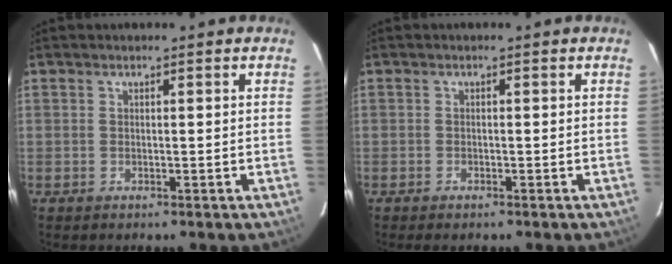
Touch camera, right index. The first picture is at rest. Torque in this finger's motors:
{"motor_torque": [0.27, -0.24, 0.04, 0.01]}